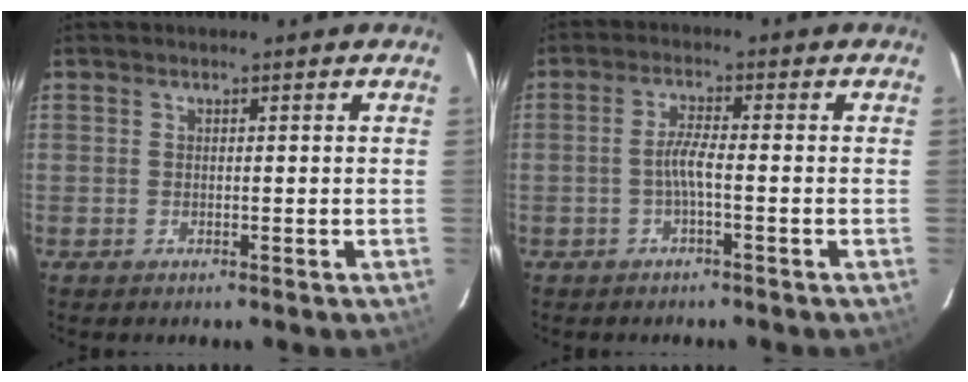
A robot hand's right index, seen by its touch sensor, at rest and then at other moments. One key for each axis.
{"total": 3.0, "fx": -1.2, "fy": -0.1, "fz": 2.8, "tx": -0.059, "ty": 0.004, "tz": -0.023}